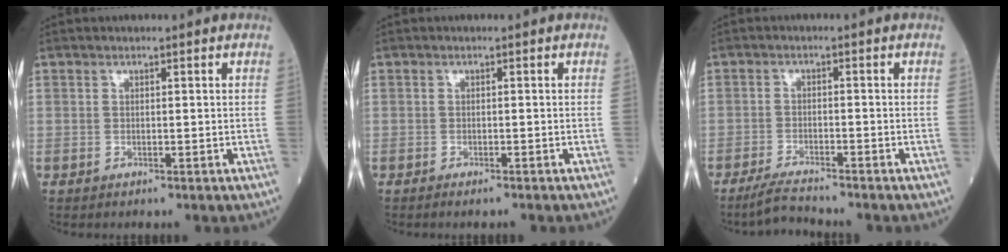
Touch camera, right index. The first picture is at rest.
{"total": 1.4, "force": [-1.2, 0.0, 0.8], "torque": [-0.012, -0.003, -0.015]}
{"total": 3.9, "force": [-3.7, -0.4, 1.3], "torque": [-0.031, -0.018, -0.071]}